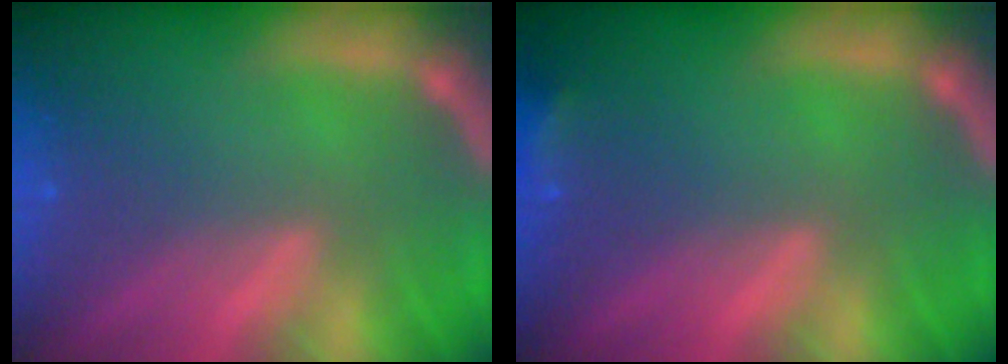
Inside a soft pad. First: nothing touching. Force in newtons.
{"total": 1.9}